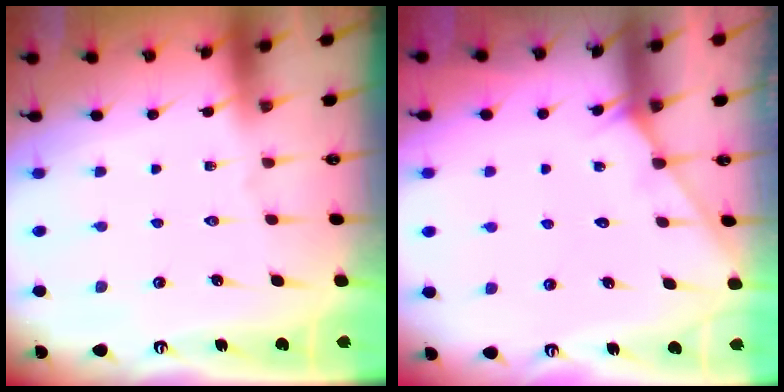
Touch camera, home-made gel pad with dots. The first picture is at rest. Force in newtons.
{"total": 3.3, "press": 3.2, "slide": 0.4}